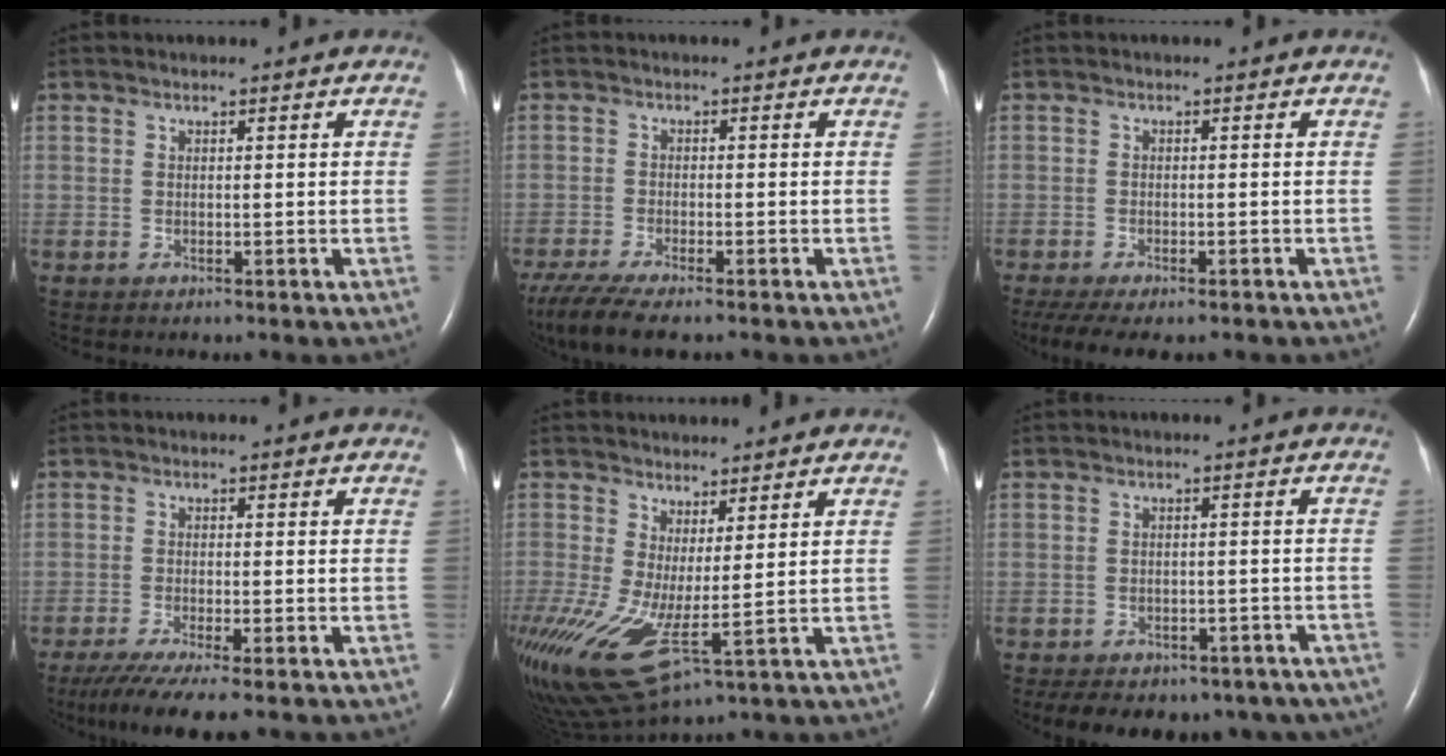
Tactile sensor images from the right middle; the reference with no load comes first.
{"total": 8.4, "force": [-6.7, 1.3, 5.0], "torque": [-0.094, -0.022, -0.115]}
{"total": 9.4, "force": [-7.1, 3.1, 5.4], "torque": [-0.101, -0.009, -0.105]}
{"total": 8.1, "force": [-6.1, 0.3, 5.3], "torque": [-0.089, -0.023, -0.099]}
{"total": 11.2, "force": [-1.3, 2.6, 10.8], "torque": [-0.228, -0.013, -0.002]}
{"total": 17.2, "force": [-12.8, 9.1, 7.0], "torque": [-0.148, 0.000, -0.142]}